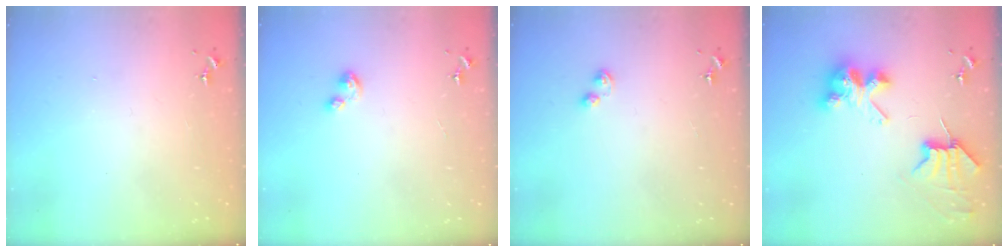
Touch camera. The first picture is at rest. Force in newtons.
{"total": 3.6, "press": 3.6, "slide": 0.3}
{"total": 2.9, "press": 2.8, "slide": 0.7}
{"total": 8.2, "press": 8.1, "slide": 1.2}